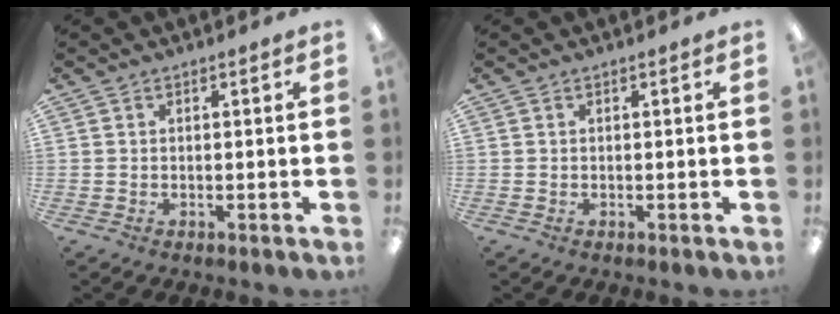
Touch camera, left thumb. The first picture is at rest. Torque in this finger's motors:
{"motor_torque": [0.01, 0.01, 0.09, 0.09, 0.00]}